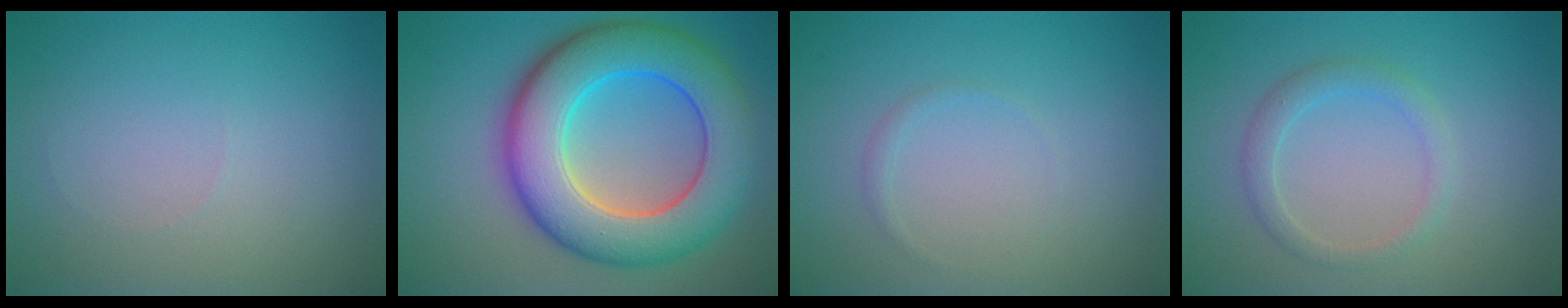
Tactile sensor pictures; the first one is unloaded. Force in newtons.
{"total": 11.3, "press": 11.3, "slide": 0.1}
{"total": 0.6, "press": 0.6, "slide": 0.0}
{"total": 2.0, "press": 2.0, "slide": 0.3}